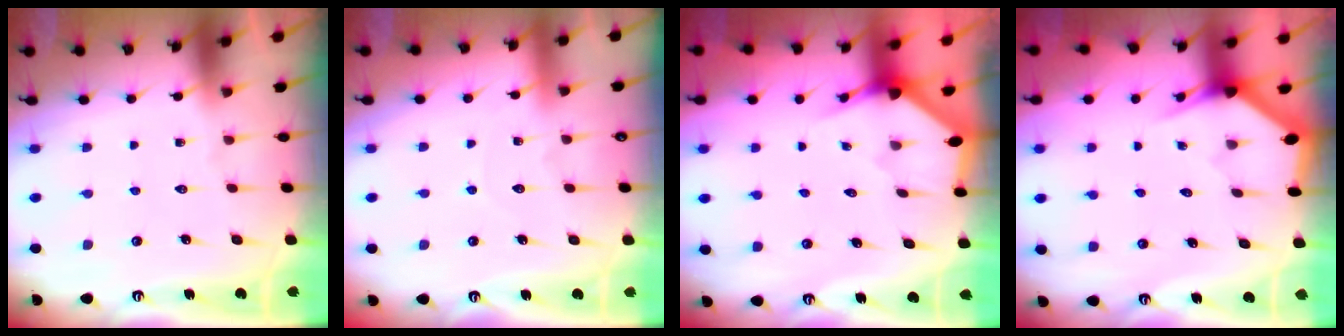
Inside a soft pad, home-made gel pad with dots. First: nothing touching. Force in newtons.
{"total": 3.3, "press": 3.3, "slide": 0.3}
{"total": 2.4, "press": 2.4, "slide": 0.2}
{"total": 2.9, "press": 2.9, "slide": 0.1}